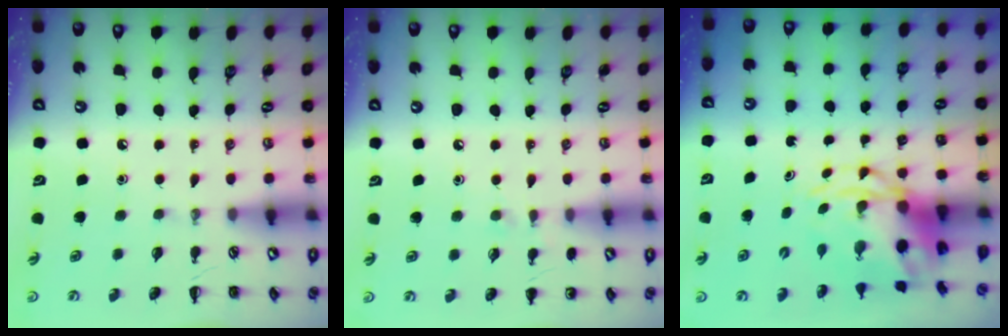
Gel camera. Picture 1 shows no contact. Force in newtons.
{"total": 5.5, "press": 5.2, "slide": 1.8}
{"total": 6.1, "press": 5.9, "slide": 1.8}